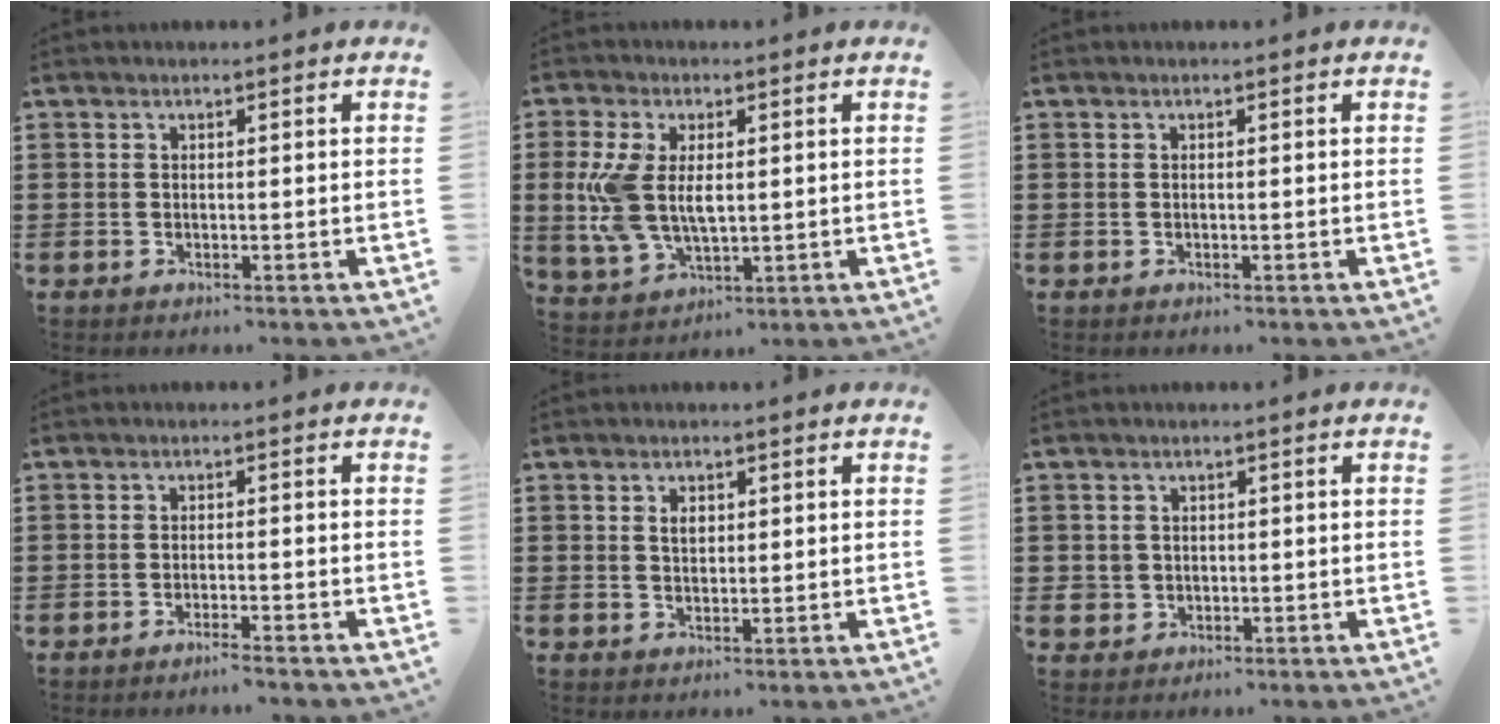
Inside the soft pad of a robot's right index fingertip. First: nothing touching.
{"total": 8.1, "force": [0.8, 4.6, 6.6], "torque": [-0.164, 0.002, 0.009]}
{"total": 0.0}
{"total": 1.9, "force": [-1.7, -0.2, 0.7], "torque": [-0.013, 0.000, -0.032]}
{"total": 1.8, "force": [0.5, 1.1, 1.3], "torque": [-0.029, 0.005, 0.009]}
{"total": 2.0, "force": [-0.2, 2.0, 0.1], "torque": [-0.011, 0.008, -0.008]}